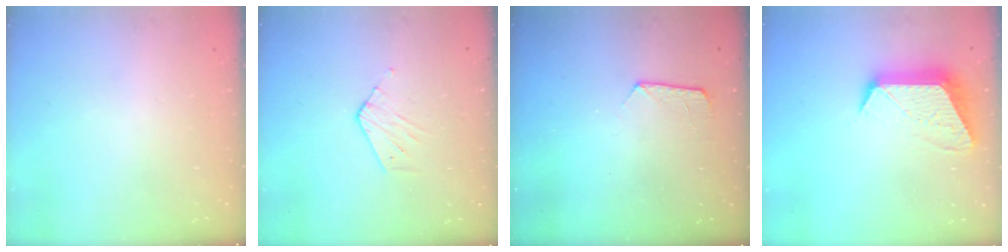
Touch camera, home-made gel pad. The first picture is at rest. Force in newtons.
{"total": 3.1, "press": 3.1, "slide": 0.3}
{"total": 7.3, "press": 7.3, "slide": 0.7}
{"total": 12.1, "press": 12.1, "slide": 0.6}